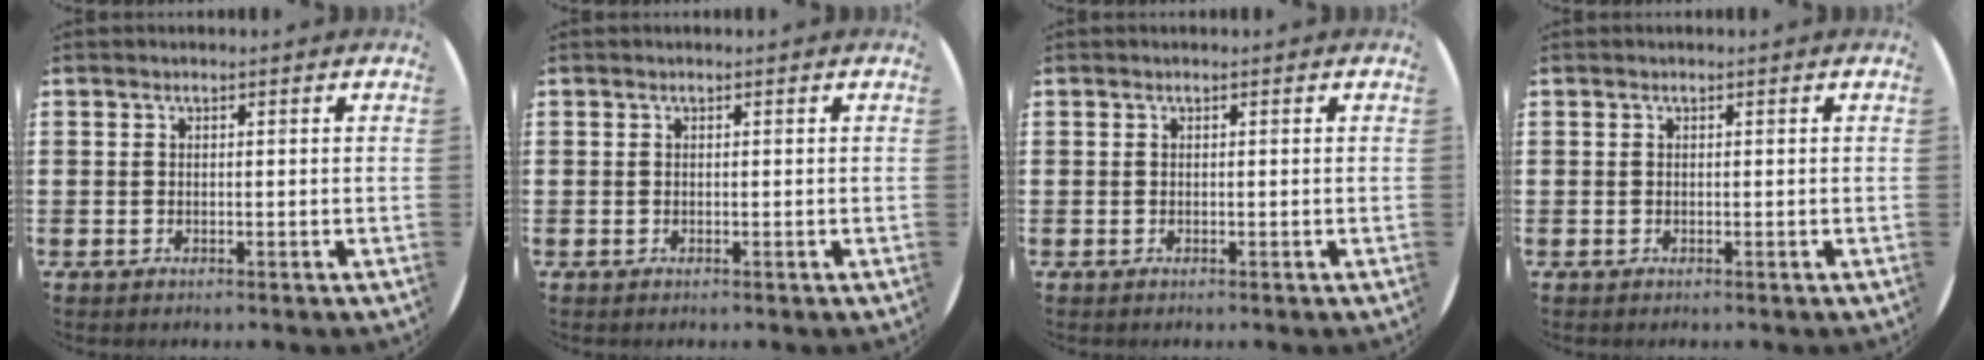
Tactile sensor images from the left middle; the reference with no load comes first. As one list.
[{"total": 0.0}, {"total": 0.0}, {"total": 0.0}]